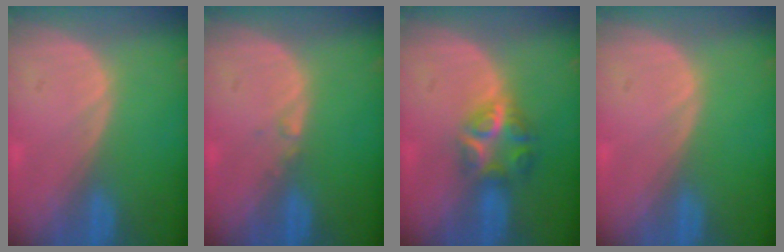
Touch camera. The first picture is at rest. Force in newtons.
{"total": 0.6, "press": 0.6, "slide": 0.2}
{"total": 6.1, "press": 5.5, "slide": 2.7}
{"total": 0.0}